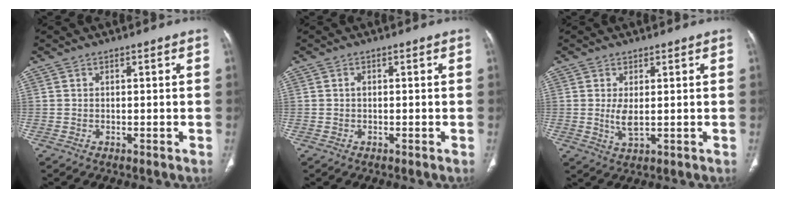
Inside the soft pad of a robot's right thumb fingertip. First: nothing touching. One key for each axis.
{"total": 0.5, "fx": 0.0, "fy": 0.4, "fz": 0.4, "tx": 0.000, "ty": 0.001, "tz": -0.004}
{"total": 3.4, "fx": 0.2, "fy": 1.3, "fz": 3.1, "tx": -0.068, "ty": -0.012, "tz": 0.012}